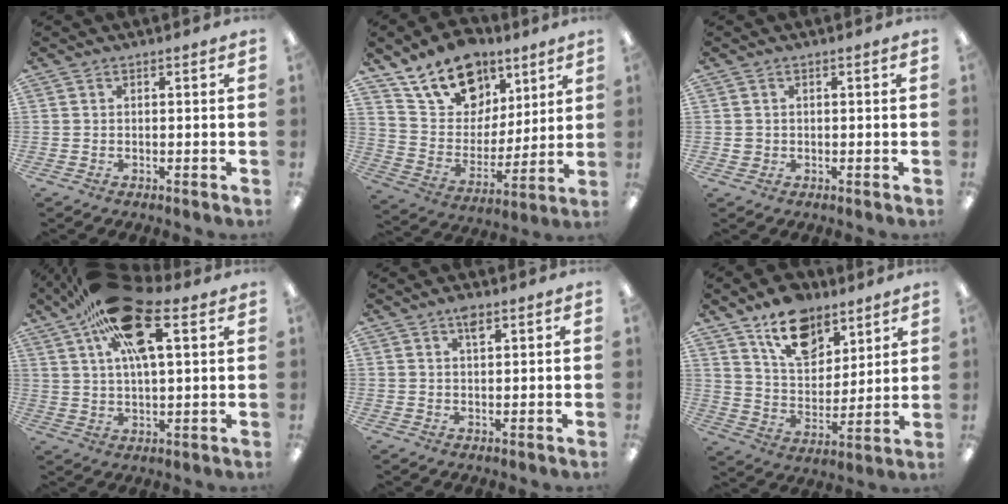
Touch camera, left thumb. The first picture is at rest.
{"total": 18.1, "force": [12.4, 11.3, 7.0], "torque": [-0.126, -0.069, 0.229]}
{"total": 1.4, "force": [0.2, 1.3, 0.3], "torque": [-0.007, 0.005, 0.002]}
{"total": 20.6, "force": [9.6, 8.8, 16.0], "torque": [-0.275, -0.018, 0.160]}
{"total": 3.2, "force": [1.9, 1.2, 2.2], "torque": [-0.042, 0.001, 0.032]}
{"total": 14.8, "force": [10.4, 8.4, 6.4], "torque": [-0.095, -0.056, 0.190]}